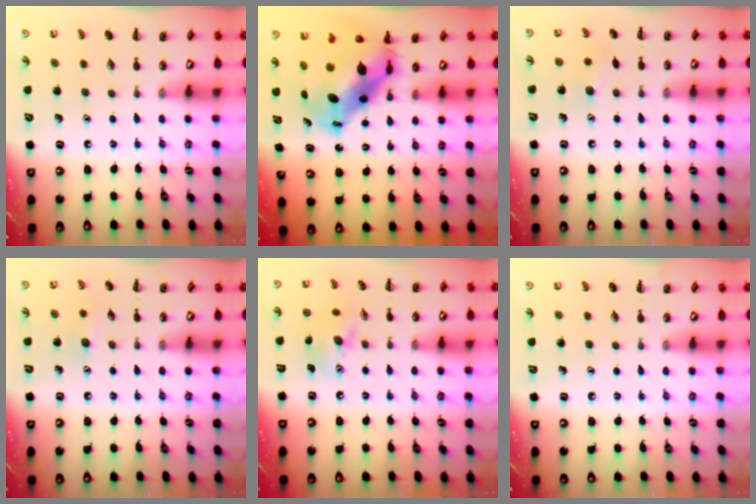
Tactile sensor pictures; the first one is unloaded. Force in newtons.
{"total": 12.0, "press": 11.6, "slide": 2.8}
{"total": 5.1, "press": 4.9, "slide": 1.3}
{"total": 5.7, "press": 5.5, "slide": 1.6}
{"total": 9.7, "press": 9.7, "slide": 1.1}
{"total": 0.0}